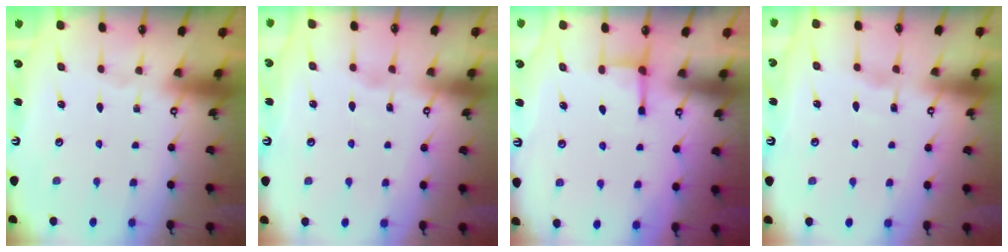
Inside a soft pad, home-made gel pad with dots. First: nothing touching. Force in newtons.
{"total": 2.9, "press": 2.9, "slide": 0.4}
{"total": 2.4, "press": 2.4, "slide": 0.3}
{"total": 3.2, "press": 3.2, "slide": 0.4}